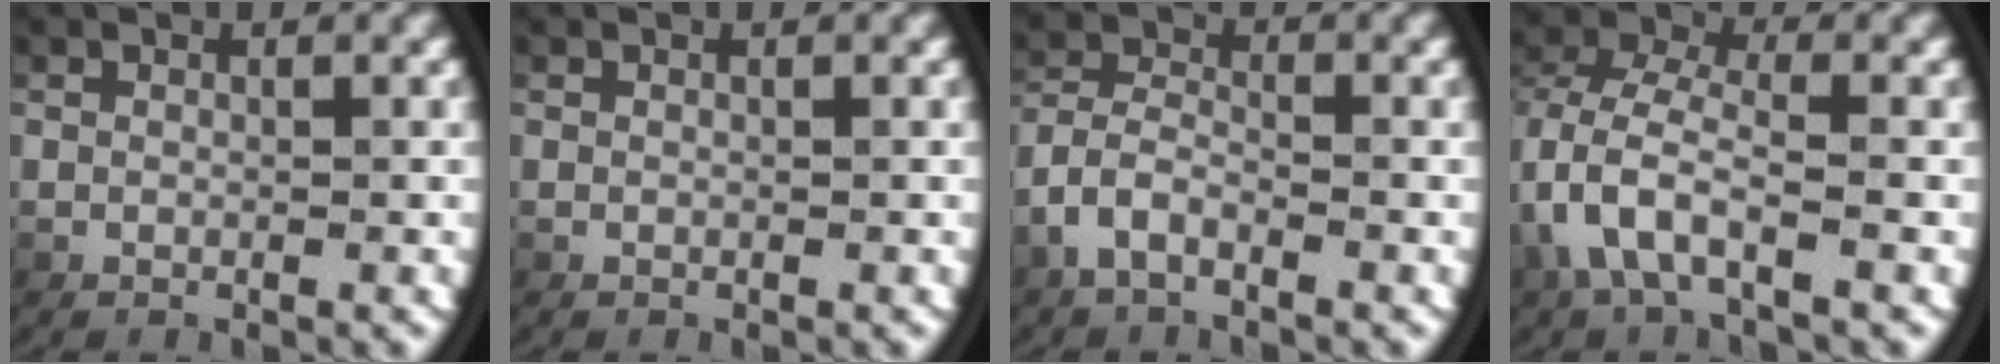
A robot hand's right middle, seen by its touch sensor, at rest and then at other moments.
{"total": 0.0}
{"total": 3.2, "force": [-1.7, 2.2, 1.6], "torque": [-0.048, -0.010, -0.031]}
{"total": 3.1, "force": [-0.5, 1.6, 2.7], "torque": [-0.072, -0.003, -0.009]}